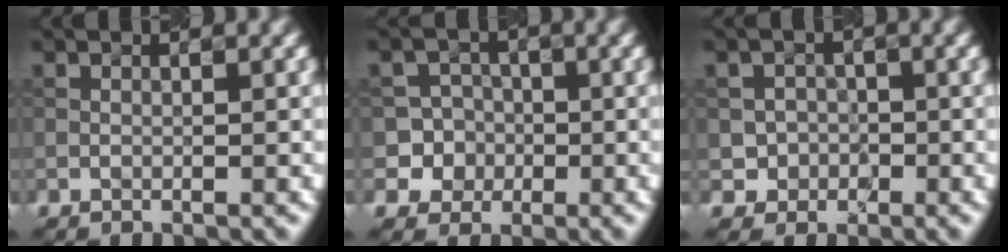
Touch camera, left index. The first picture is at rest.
{"total": 3.6, "force": [-1.3, 3.4, 0.0], "torque": [0.021, 0.008, -0.028]}
{"total": 2.0, "force": [-0.7, 1.9, -0.2], "torque": [0.018, 0.003, -0.011]}